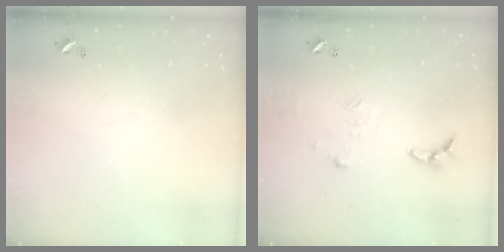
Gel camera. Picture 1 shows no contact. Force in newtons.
{"total": 6.3, "press": 6.3, "slide": 0.6}